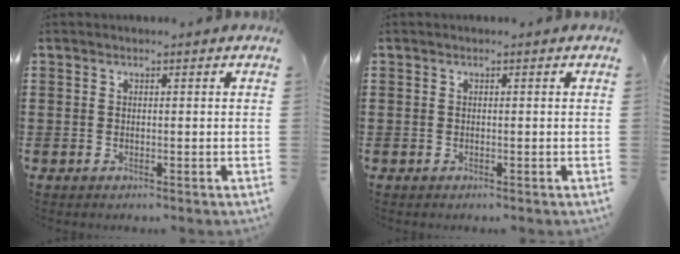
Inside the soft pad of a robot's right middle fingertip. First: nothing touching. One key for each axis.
{"total": 0.0}